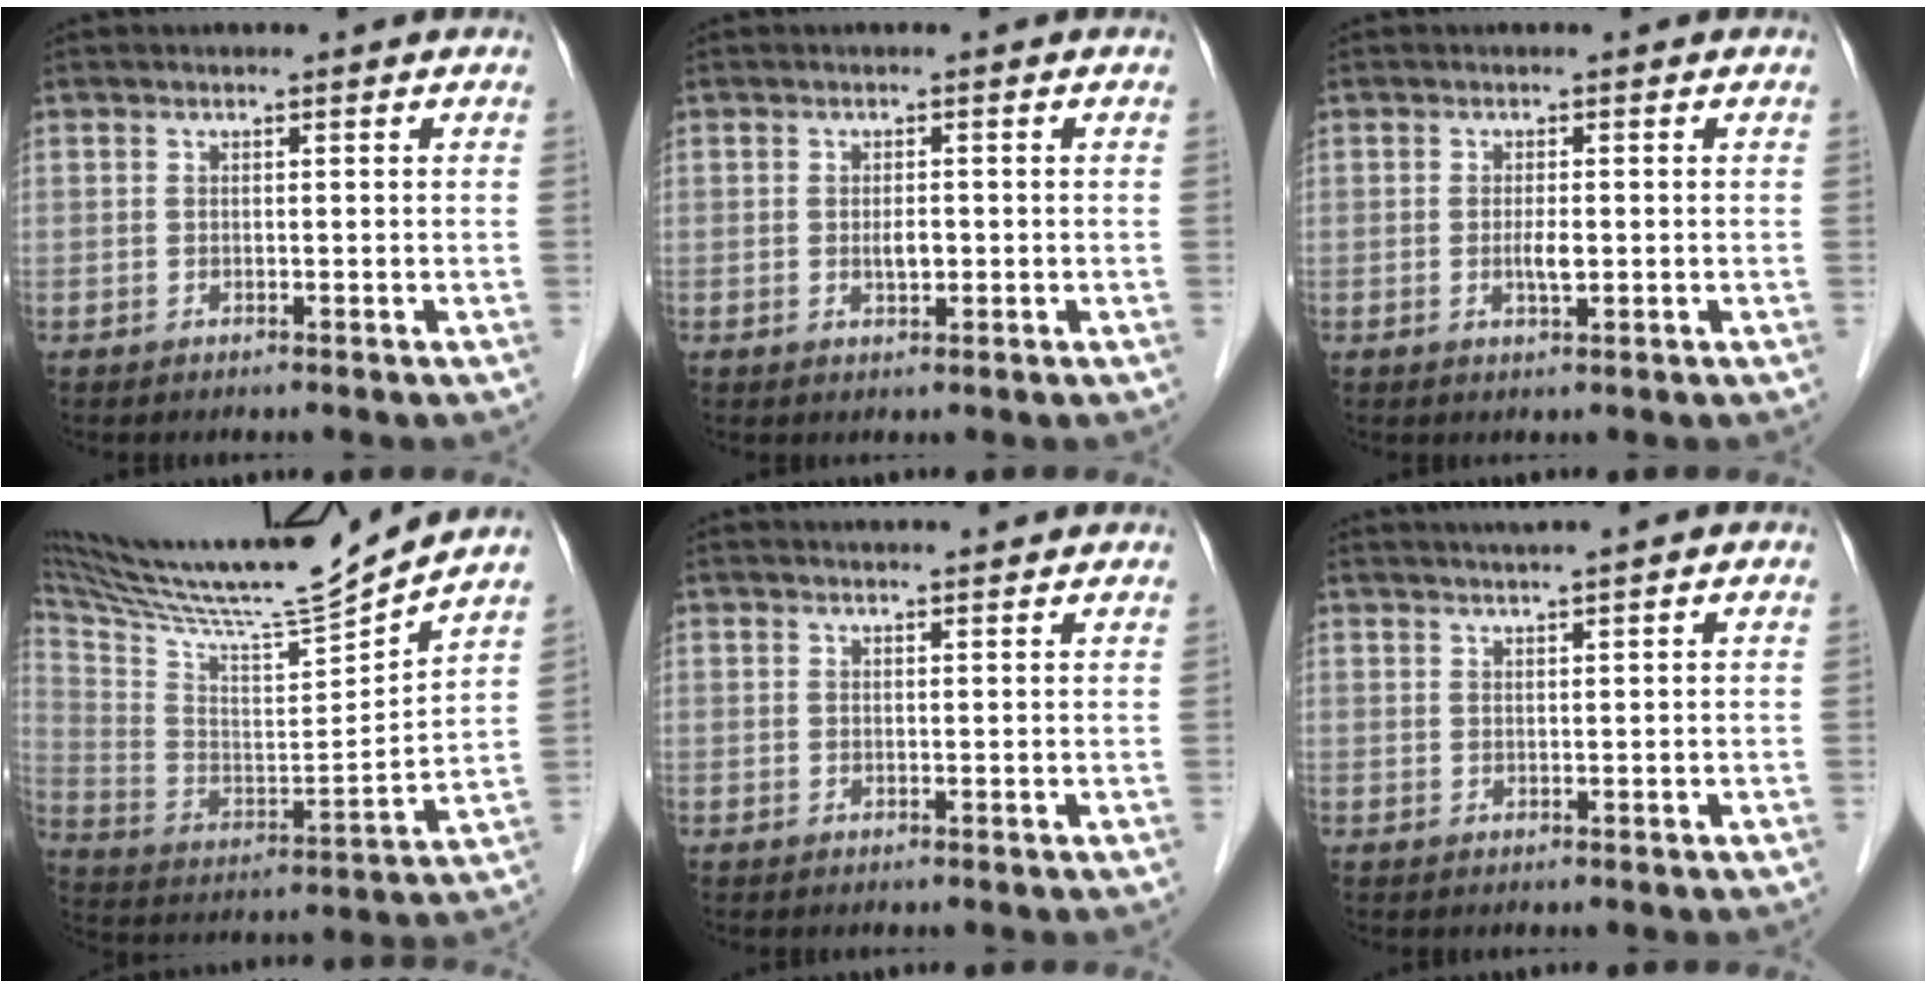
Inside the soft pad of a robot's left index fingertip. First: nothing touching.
{"total": 1.6, "force": [-0.3, 0.6, 1.5], "torque": [-0.028, -0.003, -0.002]}
{"total": 1.9, "force": [-0.3, 0.4, 1.8], "torque": [-0.039, -0.004, -0.003]}
{"total": 21.5, "force": [19.3, -1.0, 9.4], "torque": [-0.177, -0.036, 0.324]}
{"total": 3.9, "force": [3.8, 0.2, 1.0], "torque": [-0.015, 0.019, 0.045]}
{"total": 2.7, "force": [2.3, -0.8, 1.1], "torque": [-0.011, 0.012, 0.044]}